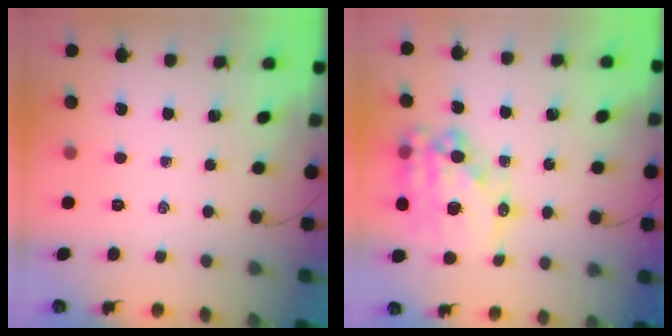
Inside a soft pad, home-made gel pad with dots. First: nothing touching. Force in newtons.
{"total": 21.4, "press": 20.9, "slide": 4.6}